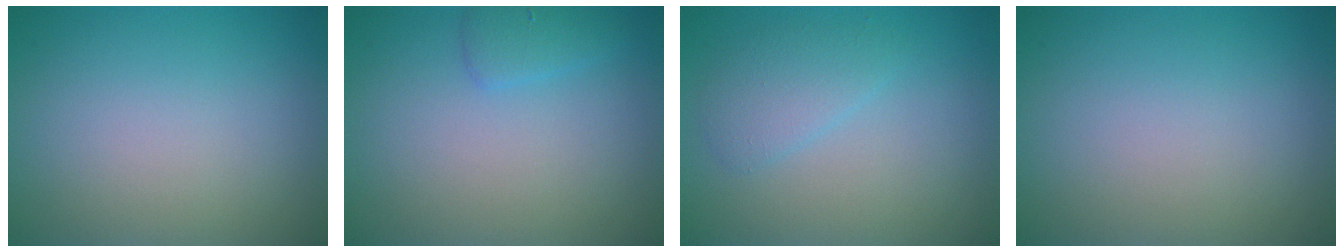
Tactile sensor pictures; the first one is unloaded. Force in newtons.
{"total": 1.4, "press": 1.4, "slide": 0.2}
{"total": 2.2, "press": 2.2, "slide": 0.1}
{"total": 0.0}